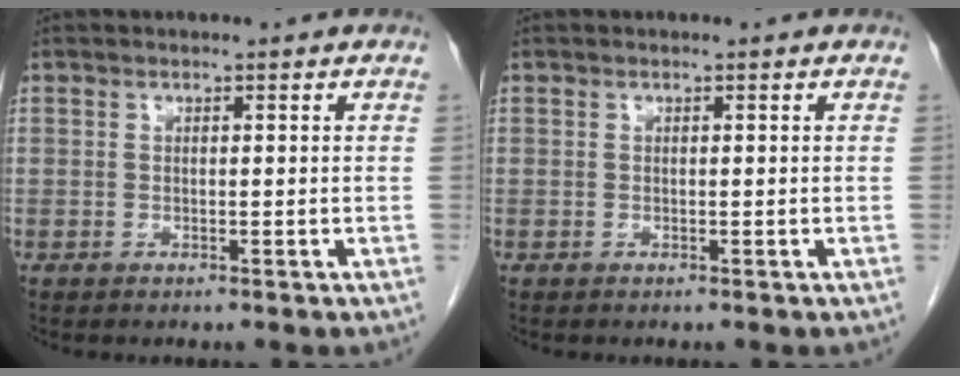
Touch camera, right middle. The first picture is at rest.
{"total": 0.0}